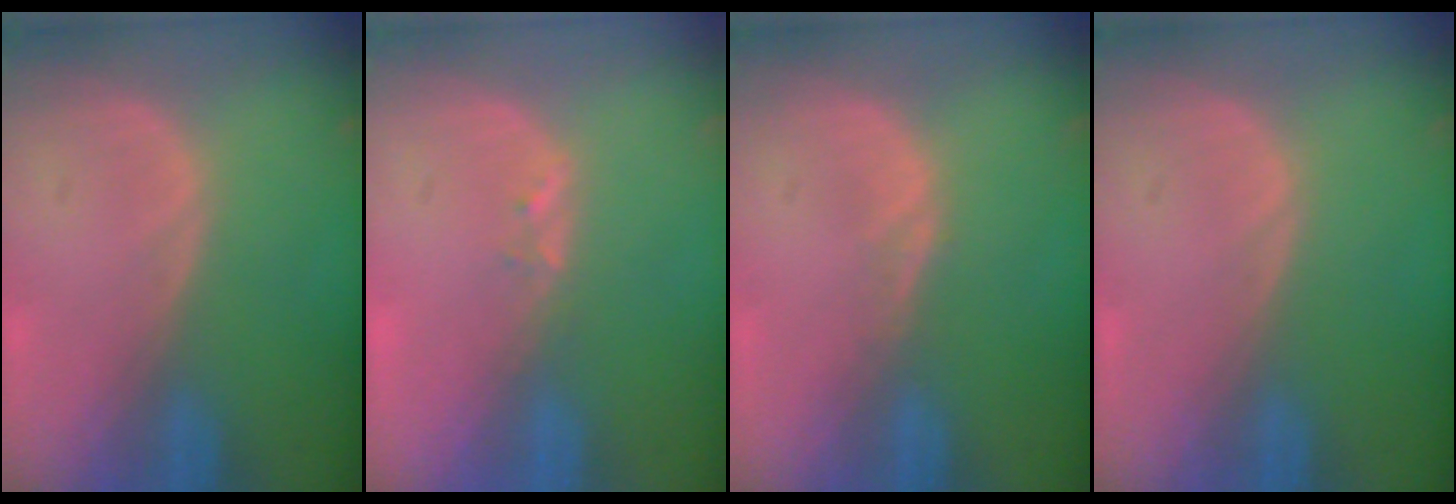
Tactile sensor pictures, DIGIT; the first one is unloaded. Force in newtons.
{"total": 1.4, "press": 1.3, "slide": 0.7}
{"total": 1.0, "press": 1.0, "slide": 0.1}
{"total": 0.0}